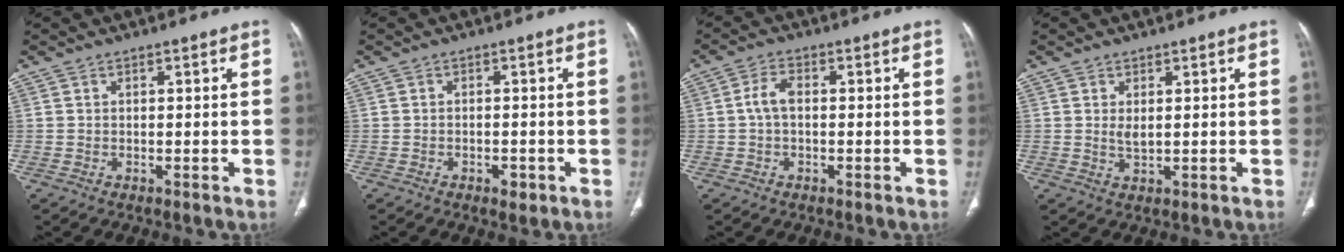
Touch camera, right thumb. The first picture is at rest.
{"total": 2.1, "force": [-1.1, 1.2, 1.4], "torque": [-0.016, 0.003, -0.012]}
{"total": 3.5, "force": [-0.1, 1.9, 2.9], "torque": [-0.060, 0.011, -0.007]}
{"total": 1.9, "force": [0.5, 0.9, 1.6], "torque": [-0.031, -0.008, 0.015]}